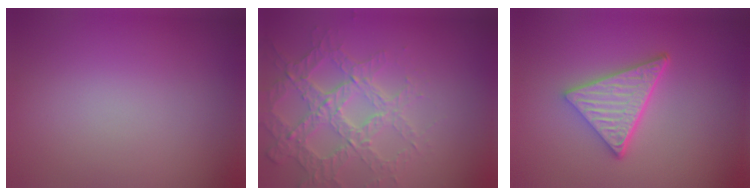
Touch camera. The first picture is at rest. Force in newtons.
{"total": 4.0, "press": 3.9, "slide": 1.0}
{"total": 5.1, "press": 3.8, "slide": 3.4}